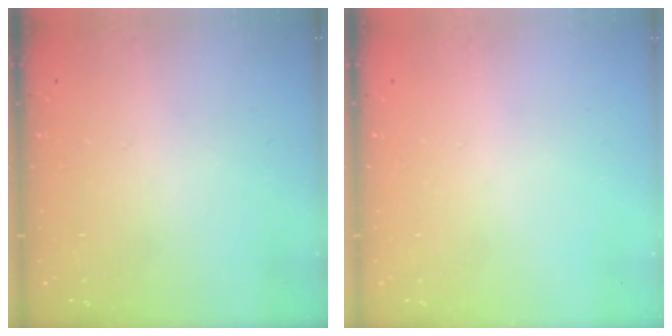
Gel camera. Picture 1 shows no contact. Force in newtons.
{"total": 0.0}